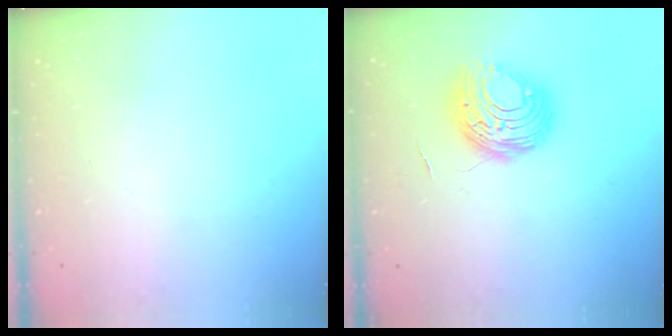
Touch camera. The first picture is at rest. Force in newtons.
{"total": 9.6, "press": 9.5, "slide": 0.9}